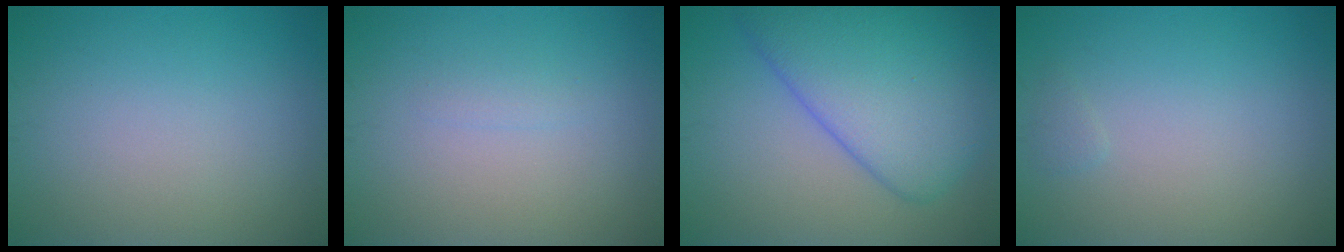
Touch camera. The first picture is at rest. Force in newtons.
{"total": 0.7, "press": 0.7, "slide": 0.1}
{"total": 8.9, "press": 8.9, "slide": 0.5}
{"total": 0.5, "press": 0.5, "slide": 0.1}